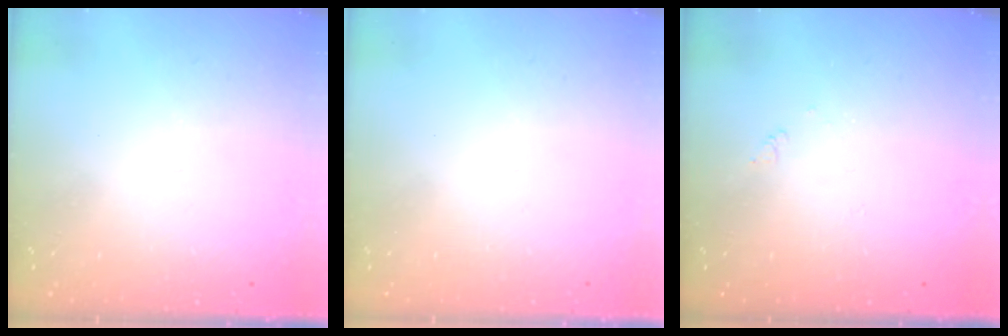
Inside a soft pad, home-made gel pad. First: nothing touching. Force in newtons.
{"total": 1.5, "press": 1.5, "slide": 0.1}
{"total": 2.9, "press": 2.9, "slide": 0.5}